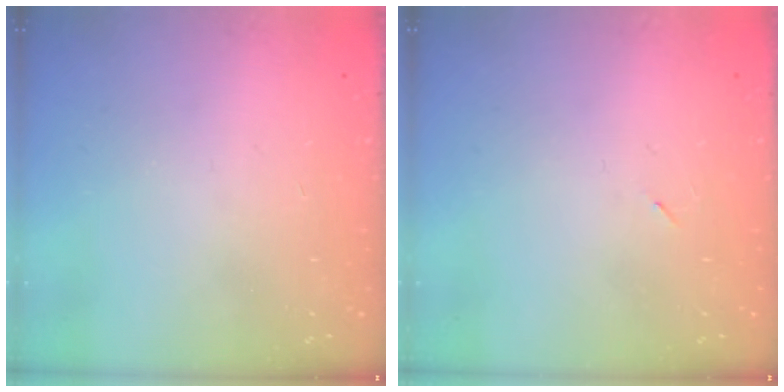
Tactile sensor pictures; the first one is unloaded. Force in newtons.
{"total": 2.2, "press": 1.9, "slide": 1.2}